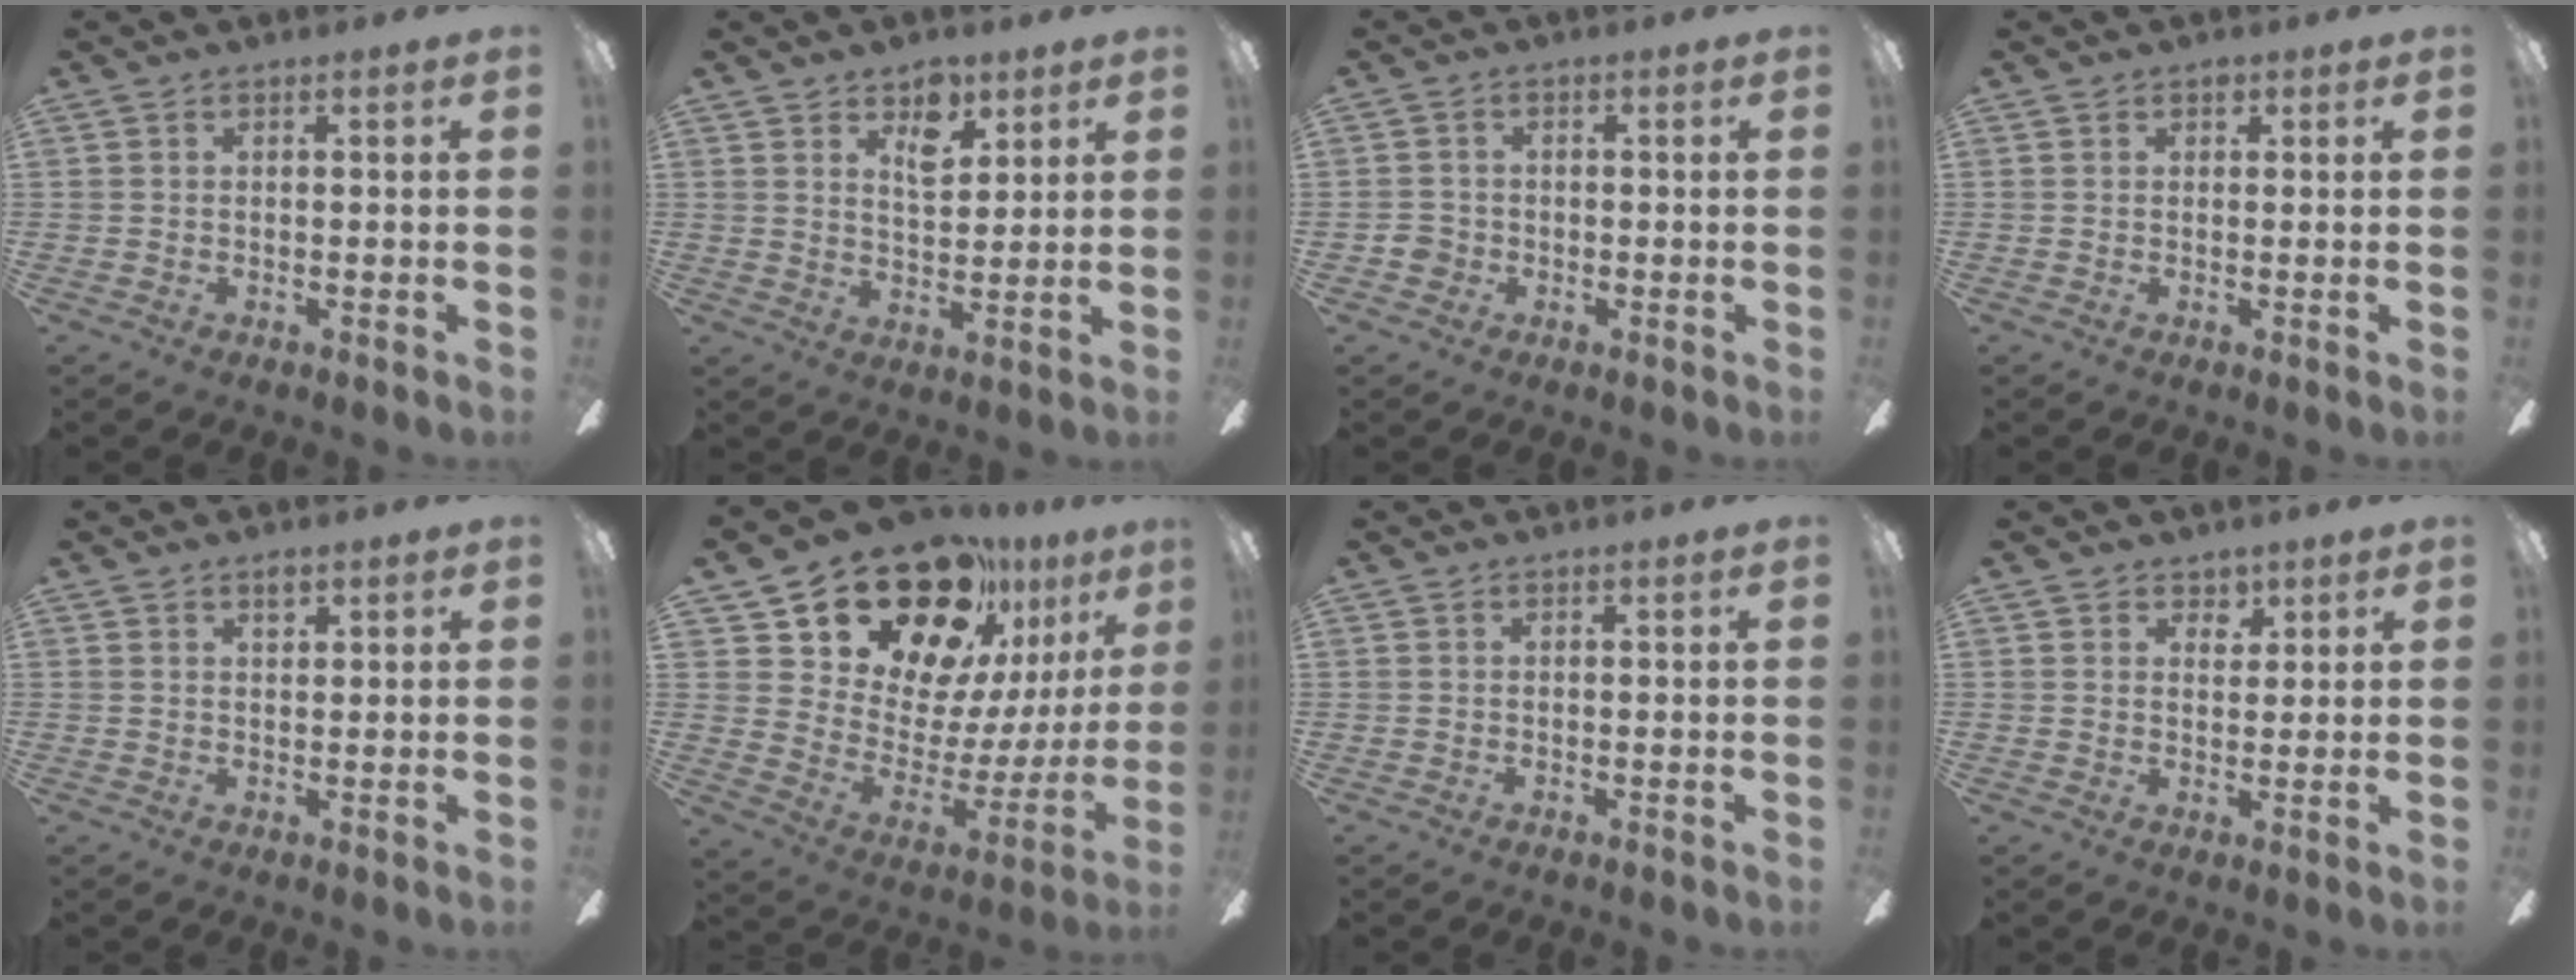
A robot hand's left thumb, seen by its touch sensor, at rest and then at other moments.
{"total": 7.4, "force": [4.8, 4.0, 4.0], "torque": [-0.044, -0.020, 0.082]}
{"total": 2.9, "force": [-1.2, 2.5, 0.7], "torque": [-0.001, 0.003, -0.023]}
{"total": 1.2, "force": [0.8, 0.8, 0.4], "torque": [-0.002, -0.004, 0.014]}
{"total": 2.0, "force": [1.6, 0.9, 0.9], "torque": [-0.004, -0.008, 0.026]}
{"total": 22.1, "force": [17.9, 10.1, 8.2], "torque": [-0.131, -0.135, 0.328]}
{"total": 0.0}
{"total": 3.4, "force": [2.6, 2.2, 0.5], "torque": [0.004, -0.011, 0.045]}